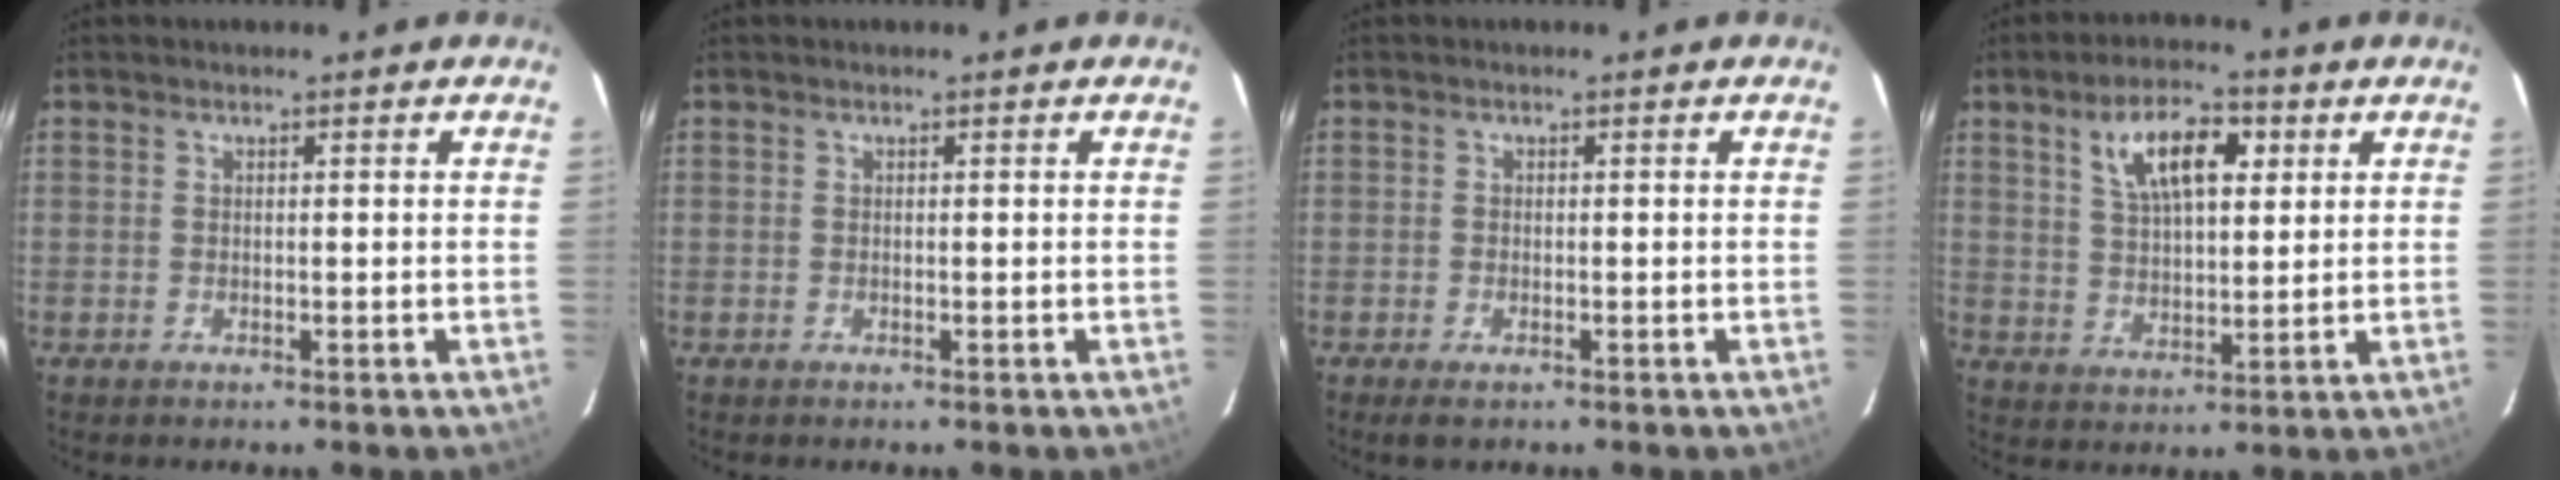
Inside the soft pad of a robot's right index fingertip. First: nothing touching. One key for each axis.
{"total": 0.0}
{"total": 1.9, "fx": -1.3, "fy": 0.8, "fz": 1.1, "tx": -0.022, "ty": -0.006, "tz": -0.021}
{"total": 10.3, "fx": 4.3, "fy": 4.5, "fz": 8.2, "tx": -0.147, "ty": 0.019, "tz": 0.079}